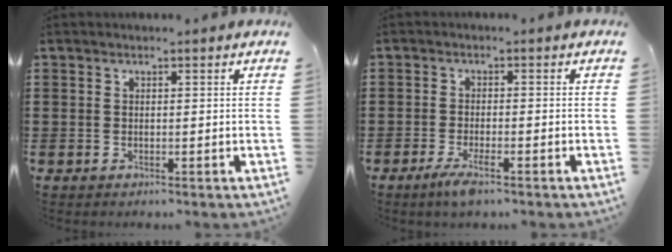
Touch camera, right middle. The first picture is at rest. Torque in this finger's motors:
{"motor_torque": [2.14, 0.00, 0.53, 0.15]}